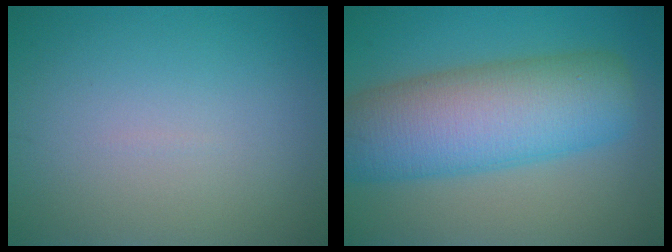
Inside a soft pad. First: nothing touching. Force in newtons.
{"total": 10.8, "press": 10.8, "slide": 0.4}